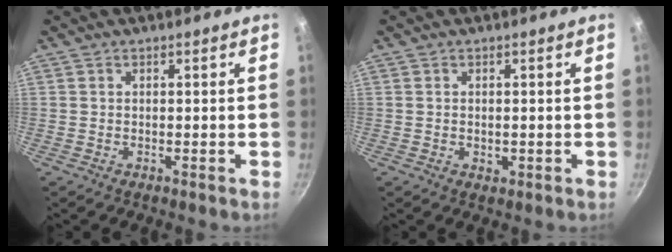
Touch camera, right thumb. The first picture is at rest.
{"total": 1.4, "force": [-0.2, 1.0, 1.0], "torque": [-0.013, -0.001, -0.002]}